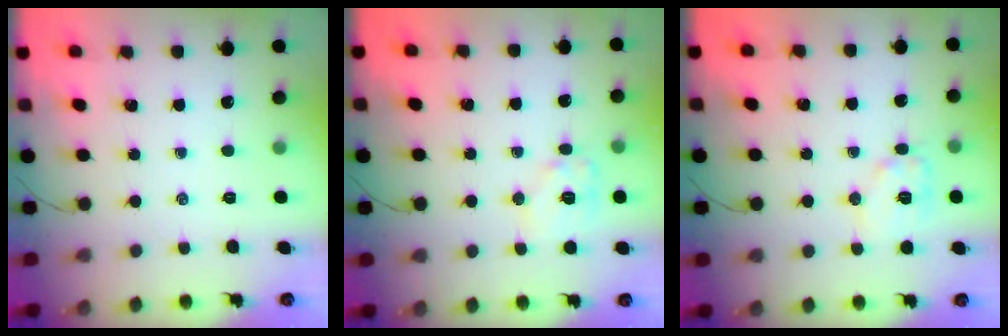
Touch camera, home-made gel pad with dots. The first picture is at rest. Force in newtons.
{"total": 10.1, "press": 10.1, "slide": 0.6}
{"total": 9.1, "press": 9.1, "slide": 0.4}